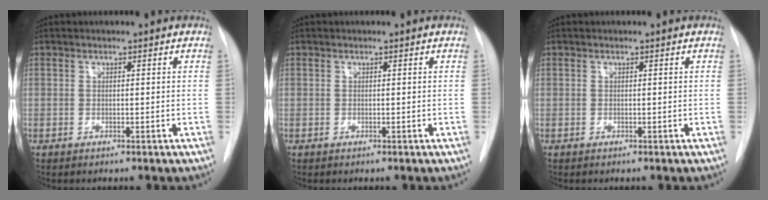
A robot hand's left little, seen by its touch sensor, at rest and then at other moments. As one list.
[{"total": 0.0}, {"total": 0.0}]